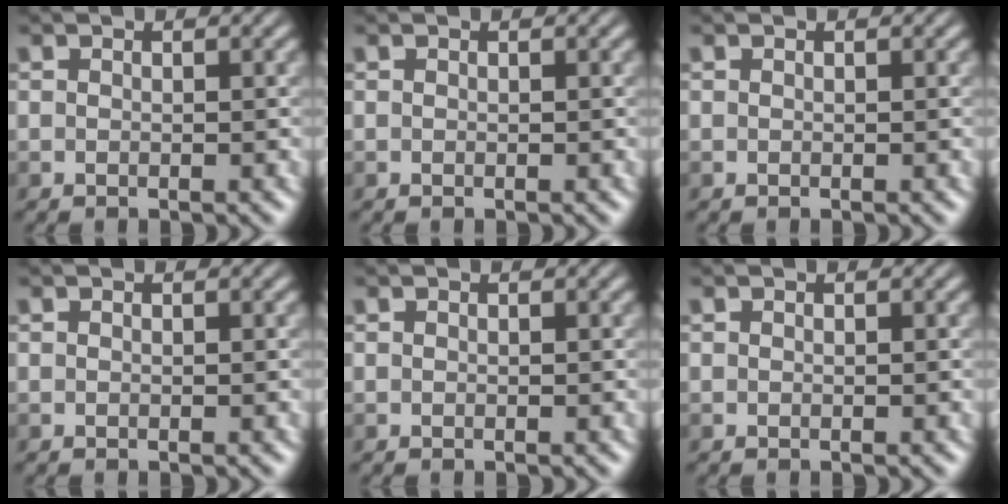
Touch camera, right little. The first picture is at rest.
{"total": 0.0}
{"total": 0.0}
{"total": 0.0}
{"total": 0.0}
{"total": 0.0}